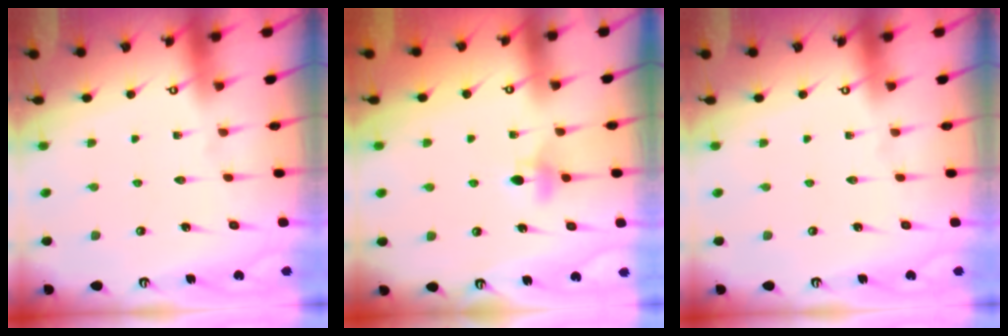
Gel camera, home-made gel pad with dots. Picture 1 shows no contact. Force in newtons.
{"total": 4.4, "press": 4.4, "slide": 0.7}
{"total": 0.0}